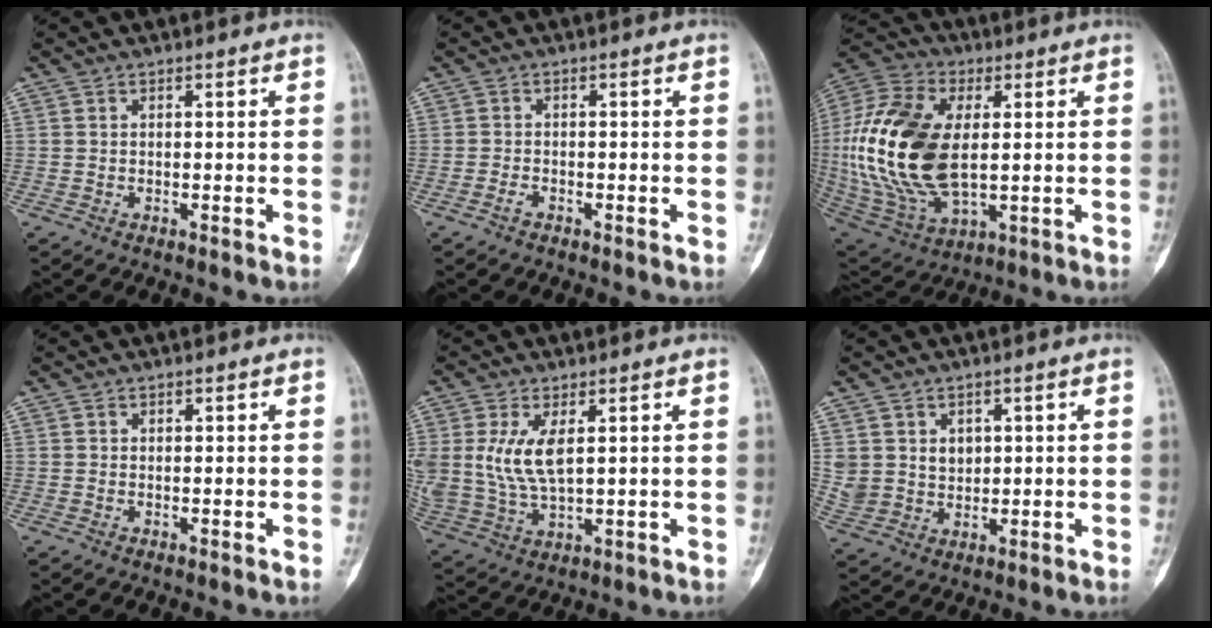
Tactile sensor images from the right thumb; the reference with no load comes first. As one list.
[{"total": 1.2, "force": [-0.8, 0.6, 0.5], "torque": [-0.008, 0.004, -0.019]}, {"total": 24.3, "force": [1.5, 13.7, 20.1], "torque": [-0.425, -0.010, 0.033]}, {"total": 0.0}, {"total": 9.9, "force": [2.5, 4.6, 8.4], "torque": [-0.187, -0.010, 0.062]}, {"total": 6.5, "force": [1.9, 5.6, 2.9], "torque": [-0.030, -0.012, 0.049]}]